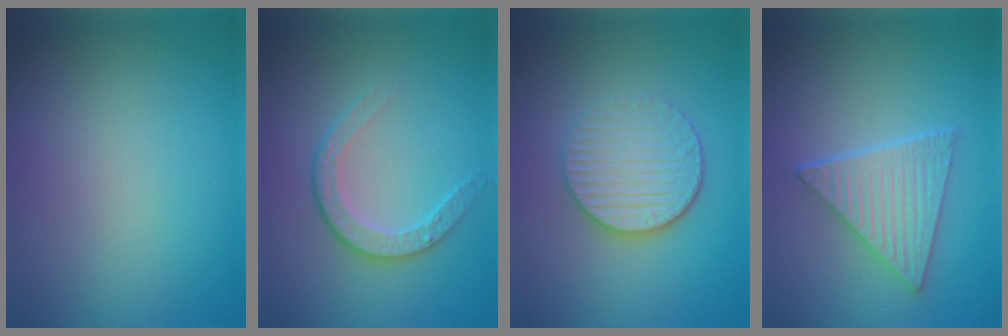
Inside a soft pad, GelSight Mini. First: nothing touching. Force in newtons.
{"total": 2.6, "press": 2.0, "slide": 1.7}
{"total": 4.5, "press": 3.6, "slide": 2.8}
{"total": 4.5, "press": 3.9, "slide": 2.1}